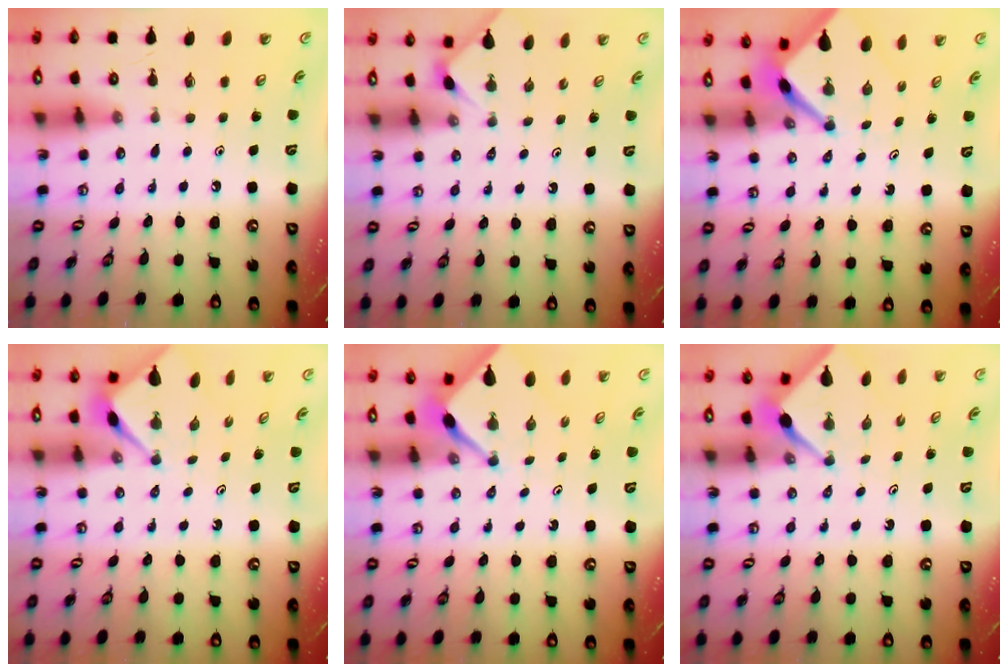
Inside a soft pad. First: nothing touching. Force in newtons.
{"total": 2.1, "press": 2.1, "slide": 0.4}
{"total": 3.8, "press": 3.8, "slide": 0.2}
{"total": 2.9, "press": 2.9, "slide": 0.2}
{"total": 2.2, "press": 2.2, "slide": 0.3}
{"total": 2.5, "press": 2.4, "slide": 0.3}